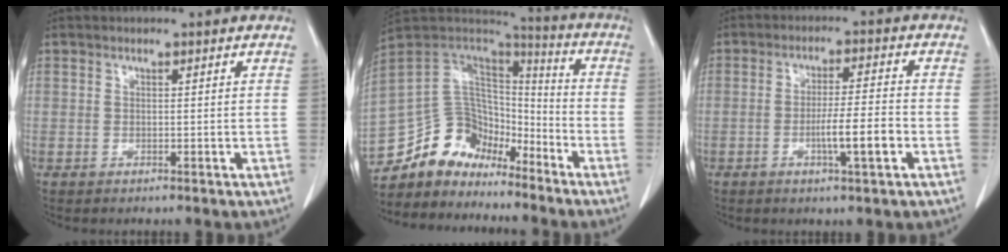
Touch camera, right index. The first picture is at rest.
{"total": 14.2, "force": [-11.8, 7.2, 3.3], "torque": [-0.054, 0.076, -0.215]}
{"total": 6.4, "force": [-2.1, 0.1, 6.1], "torque": [-0.102, -0.002, -0.034]}